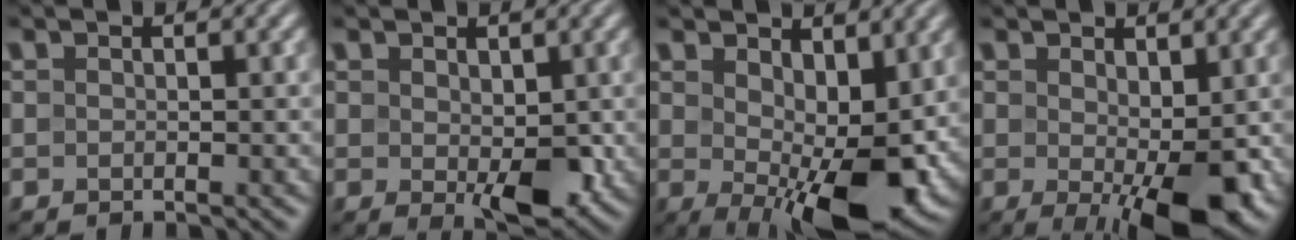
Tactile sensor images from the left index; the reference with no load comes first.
{"total": 4.3, "force": [-0.1, 2.2, 3.7], "torque": [-0.056, -0.009, 0.005]}
{"total": 11.0, "force": [0.4, 5.3, 9.6], "torque": [-0.145, -0.017, 0.016]}
{"total": 6.9, "force": [-0.7, 2.7, 6.3], "torque": [-0.103, -0.014, -0.002]}